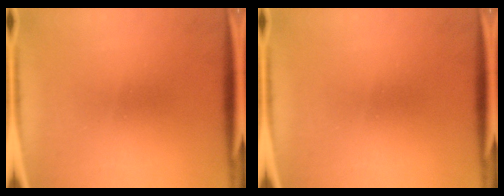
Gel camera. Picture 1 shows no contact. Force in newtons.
{"total": 0.0}